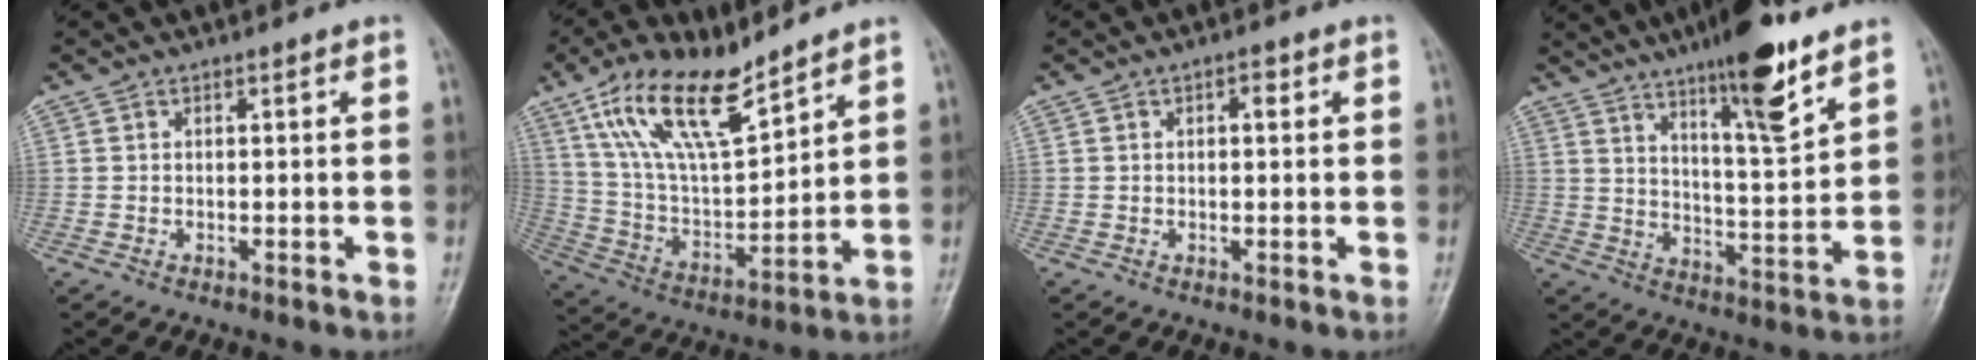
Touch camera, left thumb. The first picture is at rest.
{"total": 16.7, "force": [11.3, 5.7, 10.9], "torque": [-0.179, -0.049, 0.226]}
{"total": 1.8, "force": [0.6, 0.9, 1.5], "torque": [-0.017, 0.002, 0.006]}
{"total": 14.3, "force": [9.4, 2.7, 10.4], "torque": [-0.149, -0.057, 0.154]}